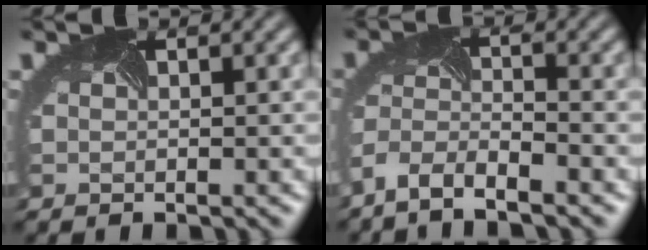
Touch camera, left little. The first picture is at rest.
{"total": 4.0, "force": [-3.6, 0.6, 1.6], "torque": [-0.038, -0.008, -0.069]}